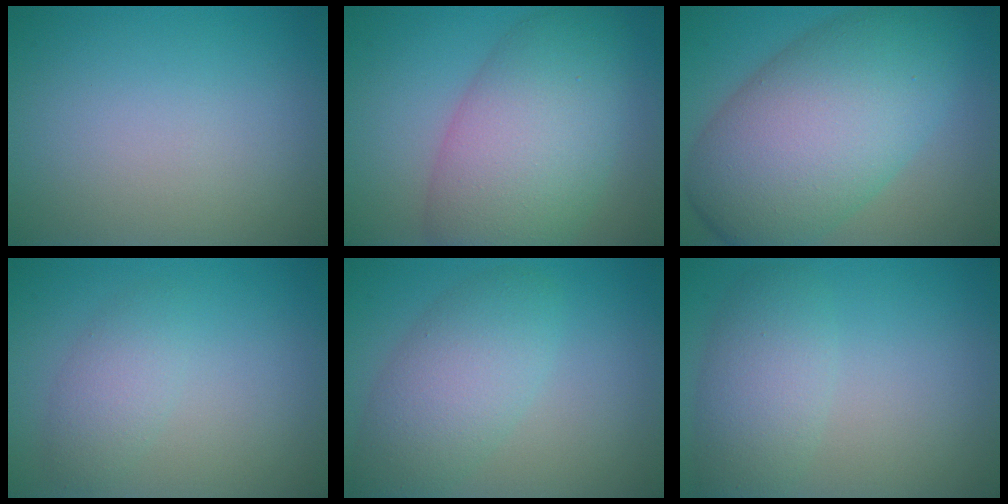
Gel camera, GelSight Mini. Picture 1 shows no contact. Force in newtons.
{"total": 9.5, "press": 9.5, "slide": 0.2}
{"total": 12.2, "press": 12.2, "slide": 0.3}
{"total": 2.3, "press": 2.3, "slide": 0.1}
{"total": 5.2, "press": 5.2, "slide": 0.2}
{"total": 3.9, "press": 3.9, "slide": 0.3}